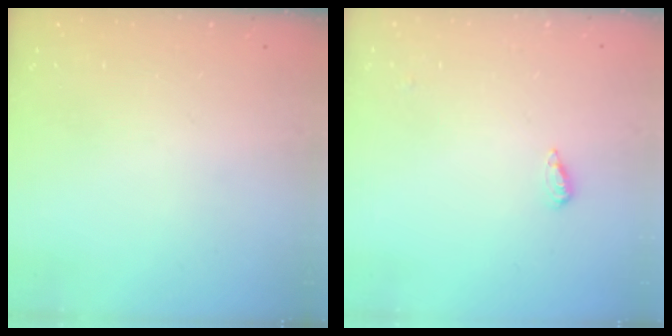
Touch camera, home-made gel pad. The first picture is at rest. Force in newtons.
{"total": 2.2, "press": 2.2, "slide": 0.5}